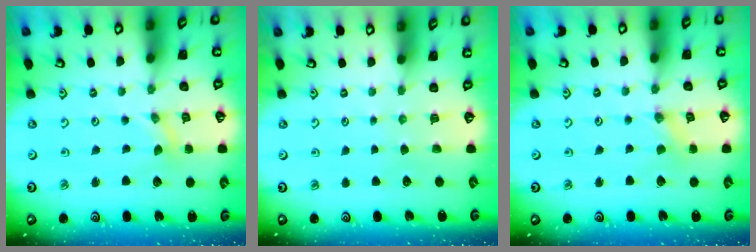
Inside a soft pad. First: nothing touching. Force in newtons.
{"total": 0.0}
{"total": 0.0}